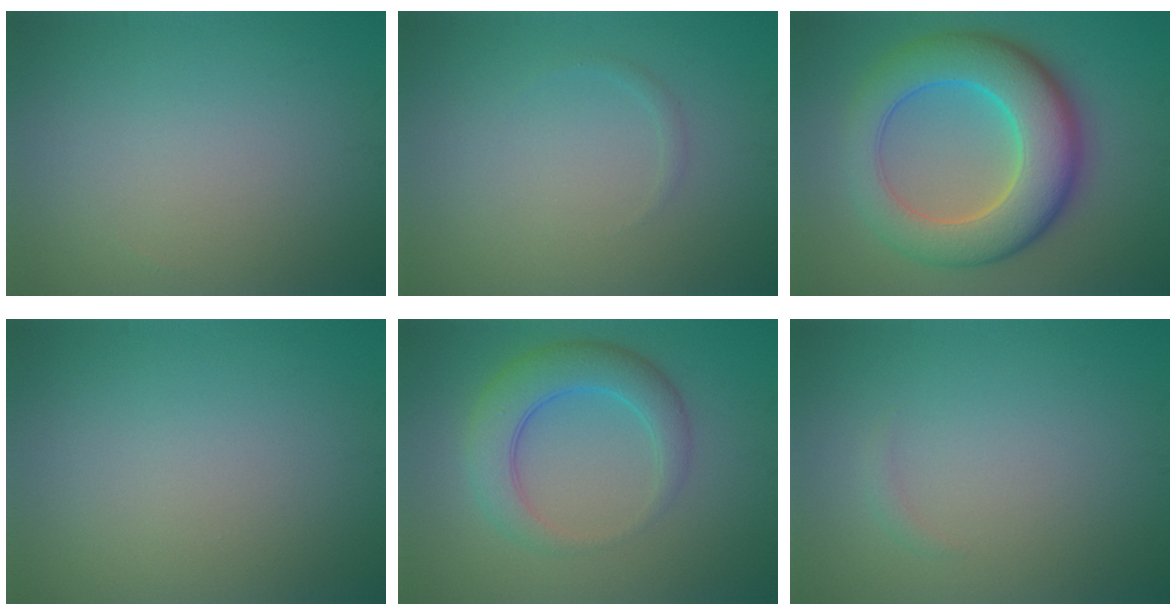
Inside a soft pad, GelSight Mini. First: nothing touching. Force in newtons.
{"total": 0.6, "press": 0.6, "slide": 0.1}
{"total": 10.5, "press": 10.5, "slide": 0.1}
{"total": 0.0}
{"total": 5.2, "press": 5.2, "slide": 0.3}
{"total": 0.6, "press": 0.6, "slide": 0.0}